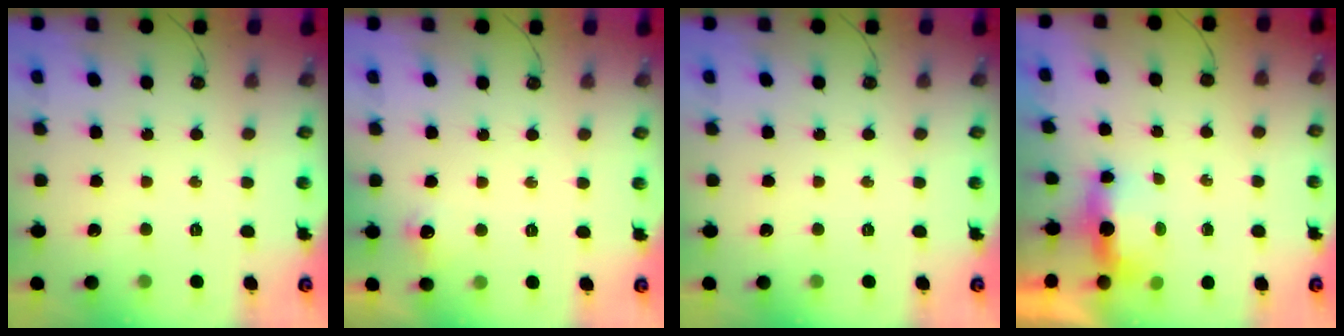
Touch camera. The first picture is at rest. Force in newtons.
{"total": 5.9, "press": 5.9, "slide": 0.8}
{"total": 0.0}
{"total": 14.1, "press": 6.9, "slide": 12.3}